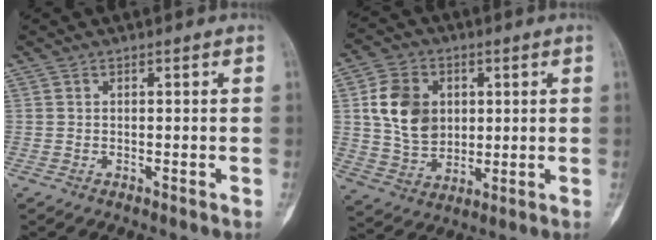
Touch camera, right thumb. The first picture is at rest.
{"total": 12.3, "force": [2.4, 9.6, 7.3], "torque": [-0.103, -0.008, 0.048]}